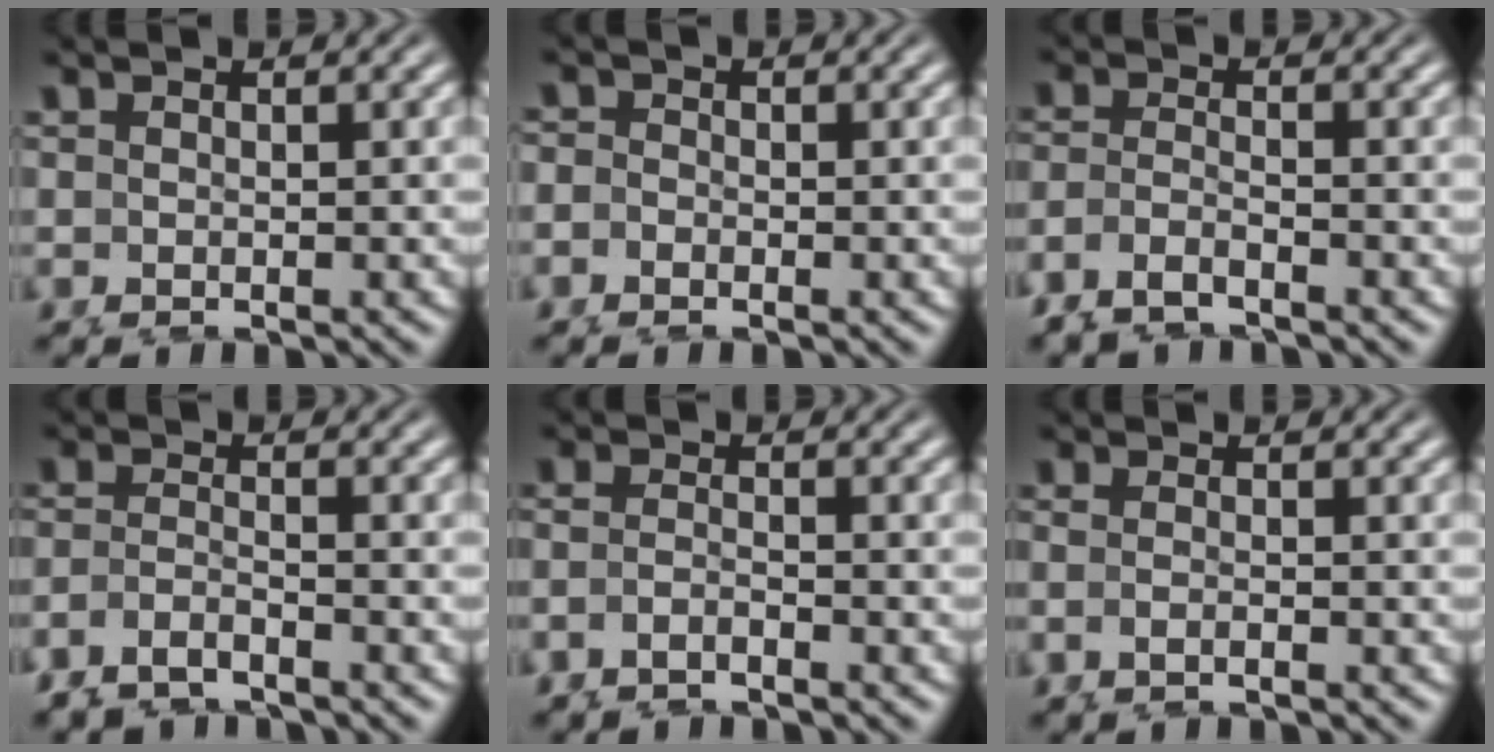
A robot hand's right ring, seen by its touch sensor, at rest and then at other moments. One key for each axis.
{"total": 0.9, "fx": -0.3, "fy": 0.9, "fz": -0.1, "tx": 0.005, "ty": -0.006, "tz": -0.009}
{"total": 5.1, "fx": -2.0, "fy": 4.4, "fz": 1.8, "tx": -0.061, "ty": -0.019, "tz": -0.033}
{"total": 4.9, "fx": -2.2, "fy": 4.2, "fz": 1.3, "tx": -0.053, "ty": -0.021, "tz": -0.038}
{"total": 2.9, "fx": -1.3, "fy": 2.2, "fz": 1.4, "tx": -0.042, "ty": -0.015, "tz": -0.018}
{"total": 1.9, "fx": -0.7, "fy": 1.1, "fz": 1.4, "tx": -0.043, "ty": -0.010, "tz": -0.005}